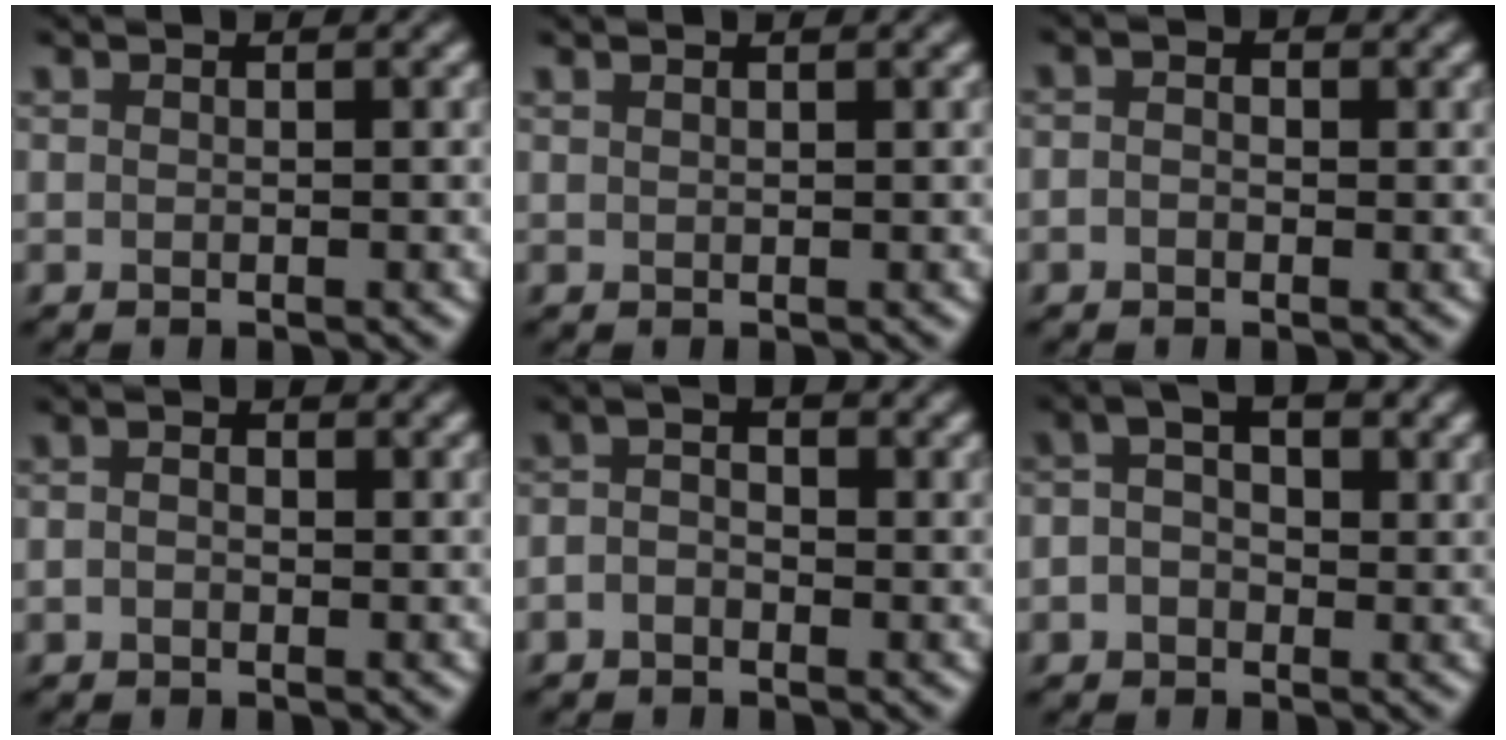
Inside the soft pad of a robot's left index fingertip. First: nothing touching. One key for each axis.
{"total": 0.7, "fx": 0.6, "fy": 0.1, "fz": 0.3, "tx": -0.004, "ty": 0.000, "tz": 0.008}
{"total": 1.4, "fx": -0.1, "fy": 1.0, "fz": 0.9, "tx": -0.015, "ty": -0.002, "tz": -0.013}
{"total": 1.6, "fx": 0.2, "fy": 1.1, "fz": 1.1, "tx": -0.016, "ty": -0.002, "tz": -0.011}
{"total": 1.8, "fx": -0.5, "fy": 1.1, "fz": 1.3, "tx": -0.027, "ty": 0.003, "tz": -0.016}
{"total": 3.9, "fx": 0.6, "fy": 2.8, "fz": 2.7, "tx": -0.037, "ty": 0.014, "tz": -0.004}